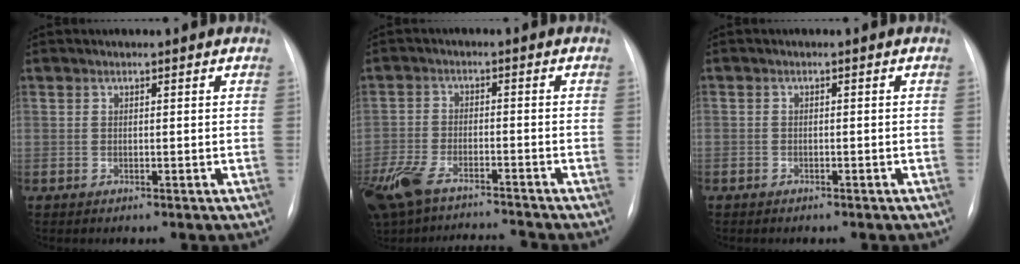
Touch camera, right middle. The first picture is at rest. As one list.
[{"total": 12.5, "force": [-10.8, 2.4, 5.7], "torque": [-0.121, 0.002, -0.184]}, {"total": 1.3, "force": [-0.8, 0.9, 0.1], "torque": [-0.008, 0.004, -0.010]}]